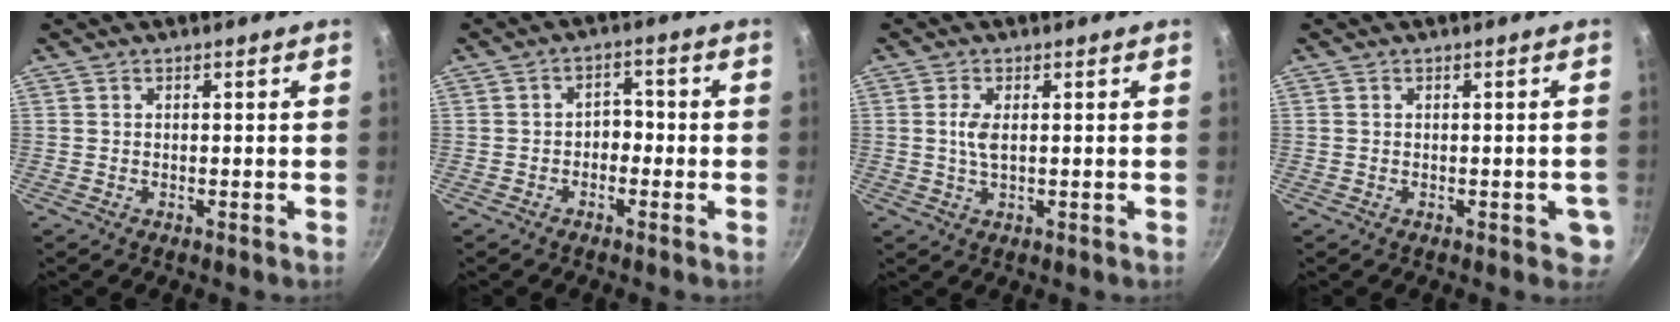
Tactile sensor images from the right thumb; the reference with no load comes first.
{"total": 3.1, "force": [-1.1, 2.3, 1.8], "torque": [-0.003, 0.018, -0.022]}
{"total": 3.1, "force": [0.4, 1.3, 2.8], "torque": [-0.061, 0.001, 0.006]}
{"total": 3.3, "force": [-0.7, 2.0, 2.6], "torque": [-0.015, 0.006, -0.007]}